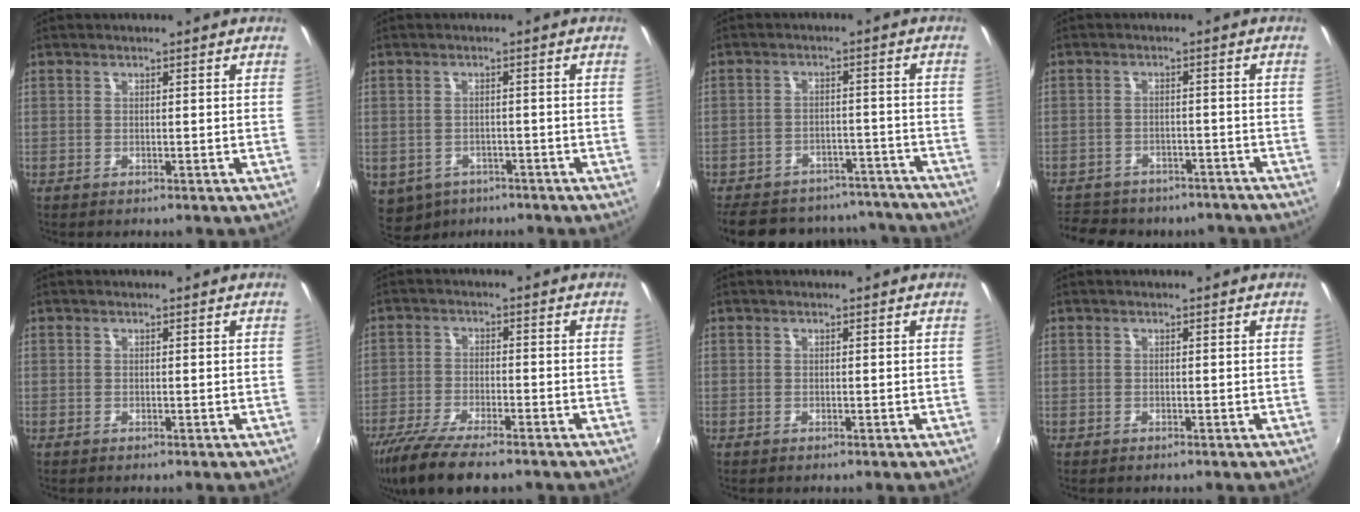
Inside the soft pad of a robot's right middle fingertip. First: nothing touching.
{"total": 8.1, "force": [-4.4, 5.9, 3.3], "torque": [-0.090, -0.026, -0.055]}
{"total": 22.7, "force": [-19.4, 8.9, 7.5], "torque": [-0.162, 0.036, -0.237]}
{"total": 15.5, "force": [-12.5, 7.2, 5.8], "torque": [-0.138, -0.002, -0.163]}
{"total": 0.0}
{"total": 12.0, "force": [-9.2, 2.9, 7.1], "torque": [-0.164, -0.041, -0.166]}
{"total": 0.0}
{"total": 0.0}